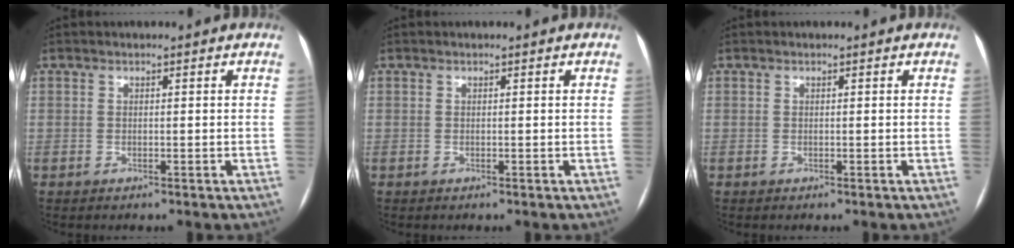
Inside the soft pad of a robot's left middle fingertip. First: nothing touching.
{"total": 0.0}
{"total": 0.0}